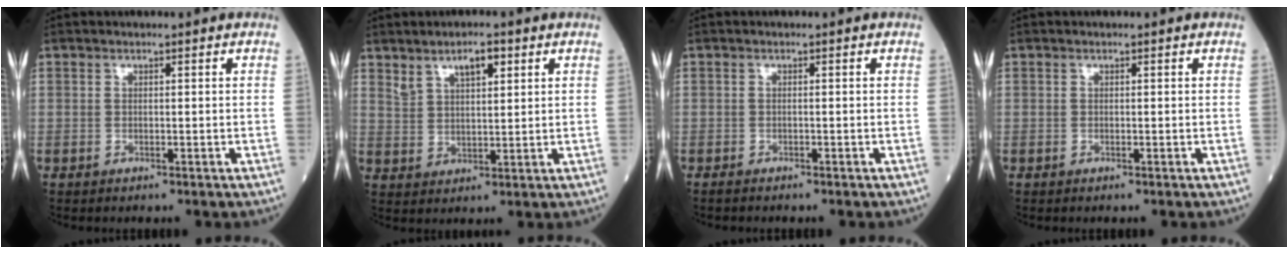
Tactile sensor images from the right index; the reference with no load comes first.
{"total": 5.1, "force": [3.2, 1.8, 3.5], "torque": [-0.066, 0.007, 0.062]}
{"total": 0.8, "force": [-0.8, 0.1, 0.2], "torque": [-0.007, -0.002, -0.014]}
{"total": 0.0}